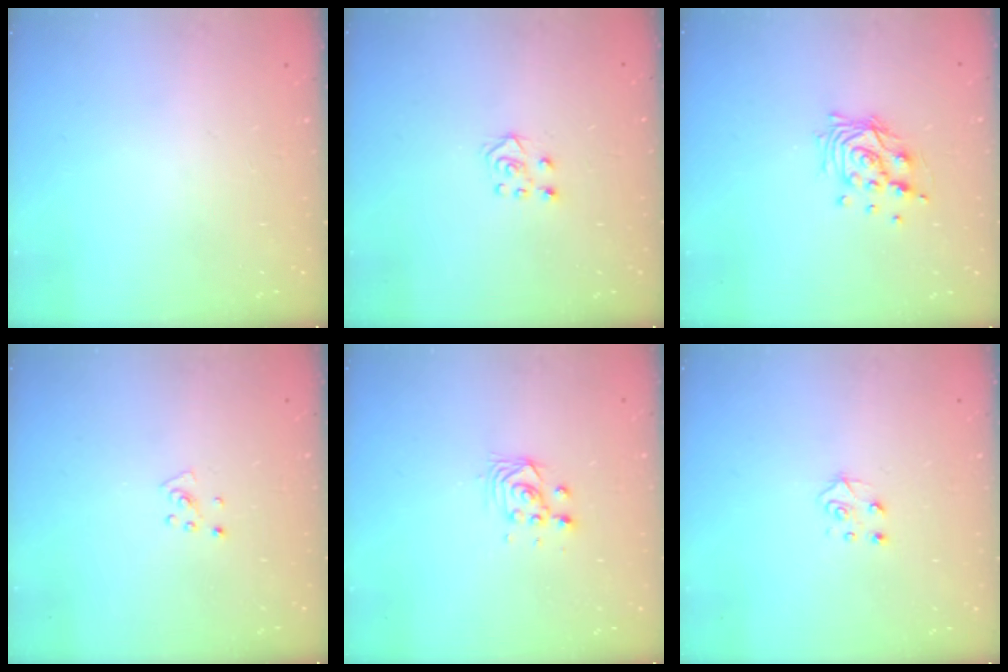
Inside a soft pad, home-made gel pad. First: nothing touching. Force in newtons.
{"total": 5.2, "press": 5.2, "slide": 0.4}
{"total": 10.6, "press": 10.5, "slide": 1.0}
{"total": 3.9, "press": 3.9, "slide": 0.4}
{"total": 2.8, "press": 2.8, "slide": 0.2}
{"total": 4.3, "press": 4.3, "slide": 0.5}